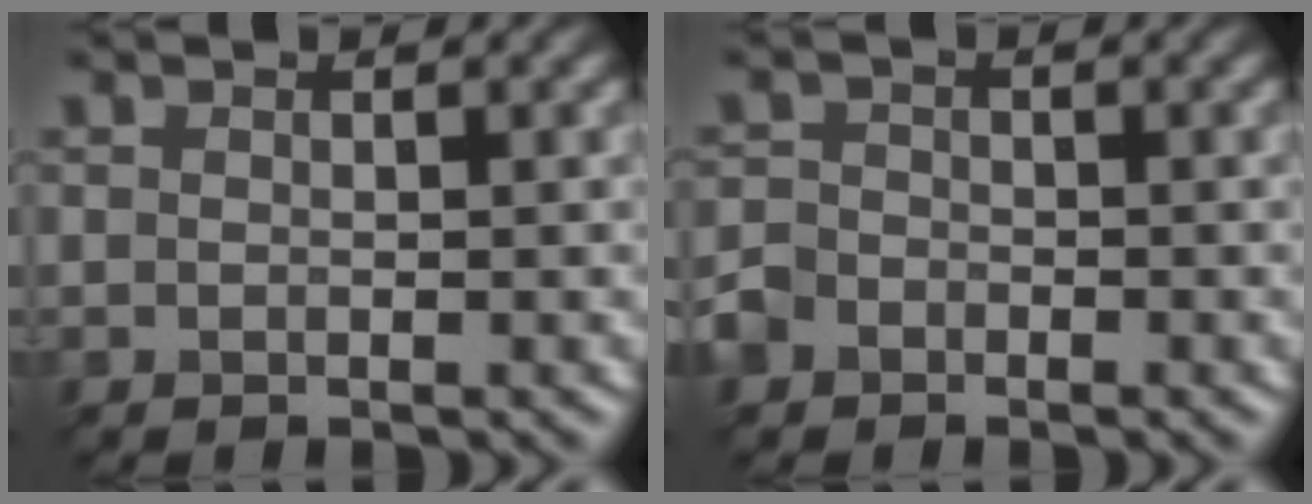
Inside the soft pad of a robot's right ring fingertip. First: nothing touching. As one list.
[{"total": 1.9, "force": [-1.7, 0.3, -0.7], "torque": [-0.014, 0.005, -0.024]}]